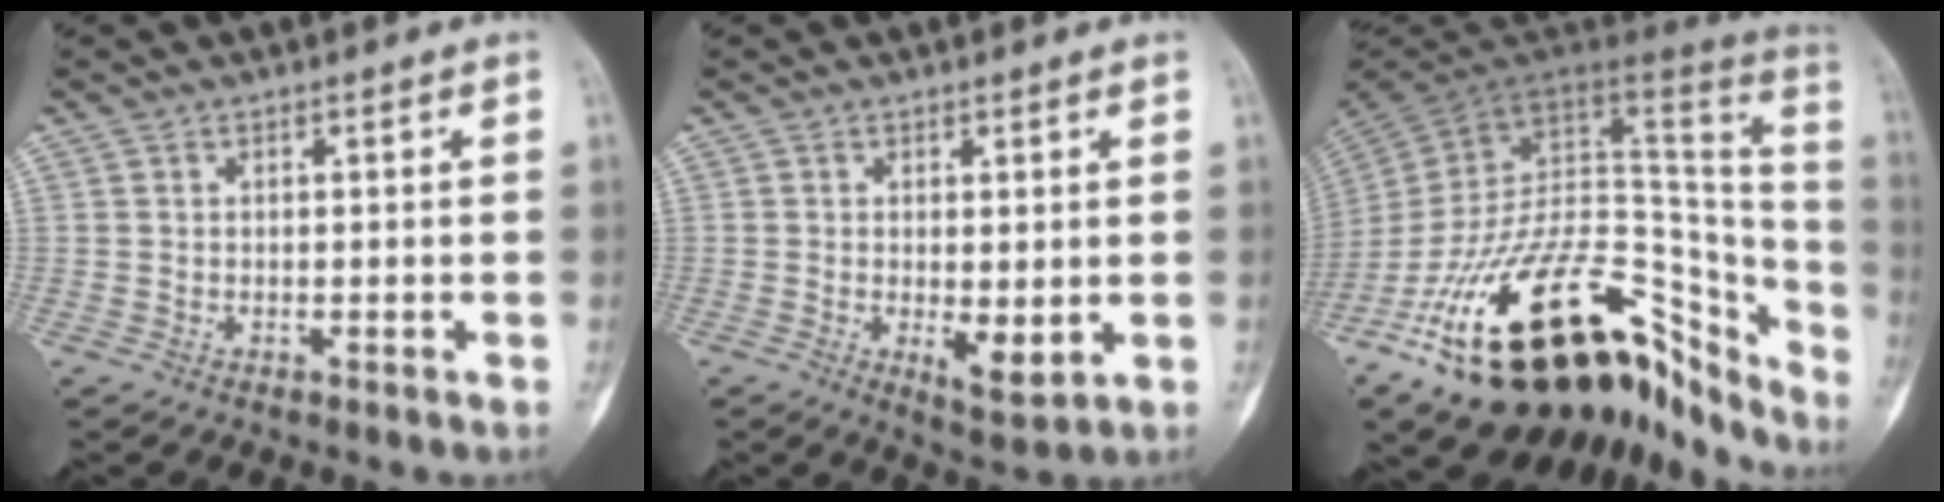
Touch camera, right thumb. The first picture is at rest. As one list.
[{"total": 4.9, "force": [-0.5, 2.0, 4.4], "torque": [-0.063, -0.016, -0.001]}, {"total": 38.1, "force": [-20.6, 19.6, 25.3], "torque": [-0.332, 0.070, -0.309]}]